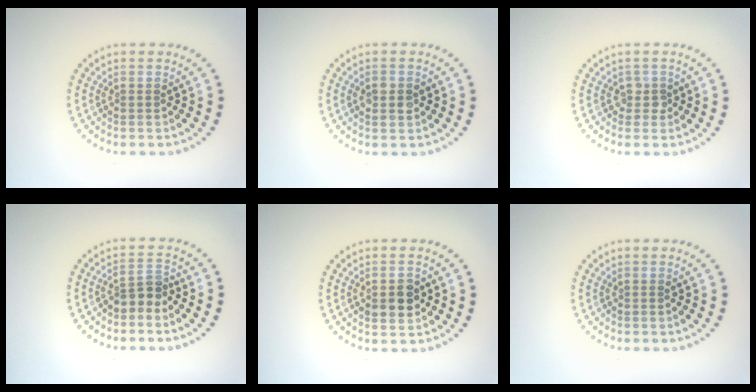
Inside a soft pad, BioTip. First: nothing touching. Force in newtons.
{"total": 2.4, "press": 2.4, "slide": 0.0}
{"total": 1.3, "press": 1.2, "slide": 0.6}
{"total": 2.2, "press": 1.8, "slide": 1.3}
{"total": 2.9, "press": 2.9, "slide": 0.2}
{"total": 0.0}